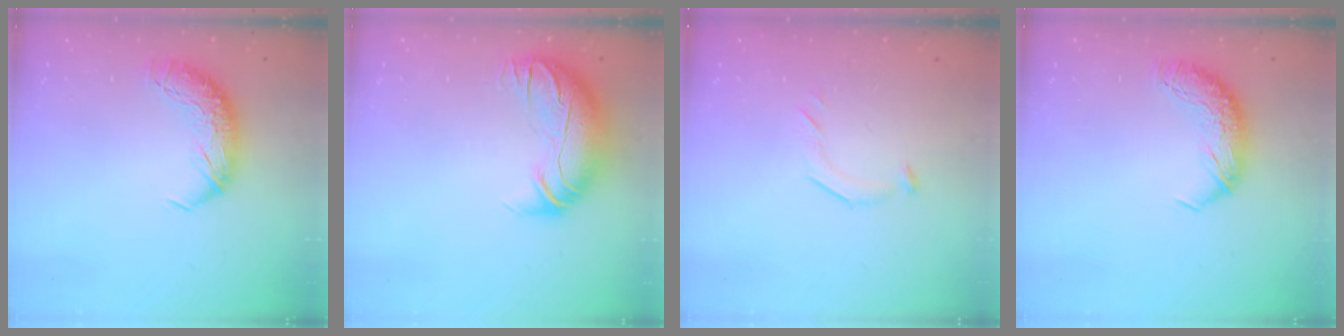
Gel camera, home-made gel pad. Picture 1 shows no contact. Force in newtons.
{"total": 2.7, "press": 0.5, "slide": 2.7}
{"total": 7.1, "press": 7.0, "slide": 0.8}
{"total": 0.0}